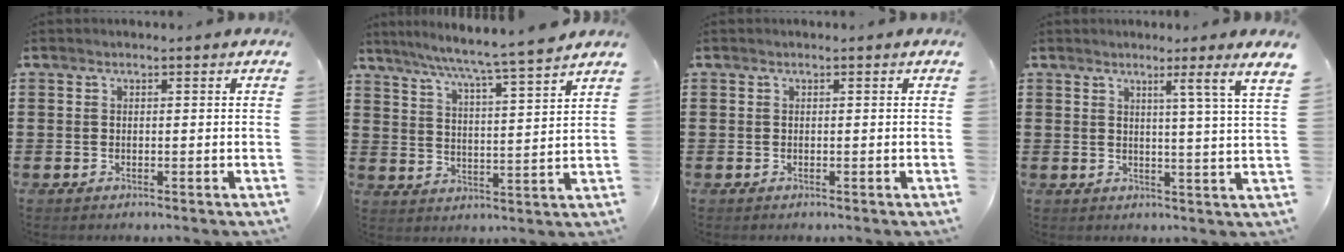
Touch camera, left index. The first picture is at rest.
{"total": 5.6, "force": [4.9, -1.4, 2.3], "torque": [-0.065, -0.042, 0.075]}
{"total": 0.0}
{"total": 4.4, "force": [2.8, -2.2, 2.7], "torque": [-0.033, -0.035, 0.034]}